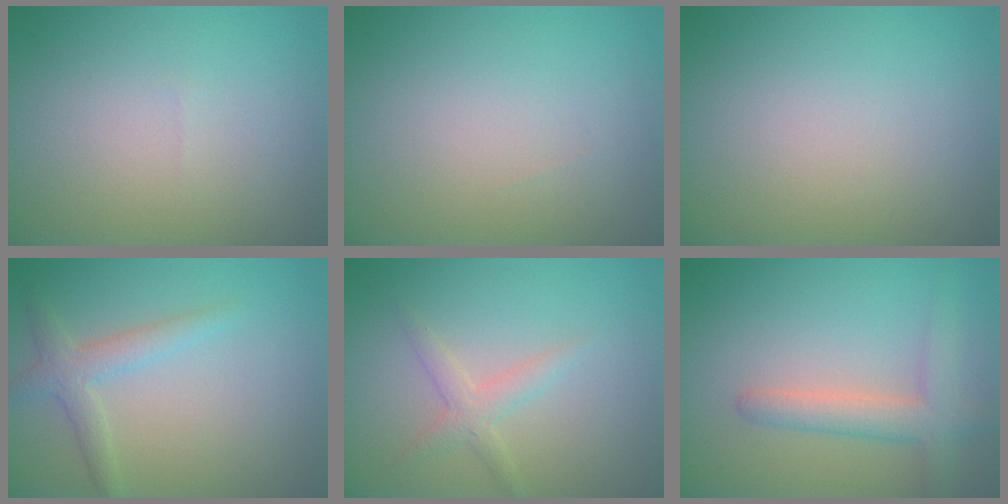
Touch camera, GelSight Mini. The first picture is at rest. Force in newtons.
{"total": 0.0}
{"total": 0.0}
{"total": 2.4, "press": 2.4, "slide": 0.1}
{"total": 1.8, "press": 1.8, "slide": 0.0}
{"total": 3.3, "press": 3.3, "slide": 0.2}